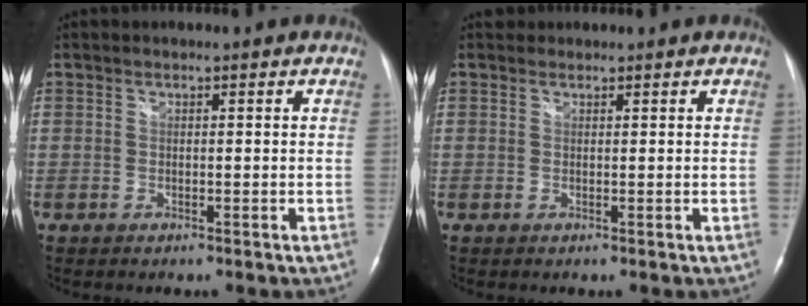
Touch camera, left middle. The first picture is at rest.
{"total": 1.0, "force": [0.7, 0.5, -0.3], "torque": [0.006, 0.007, 0.010]}